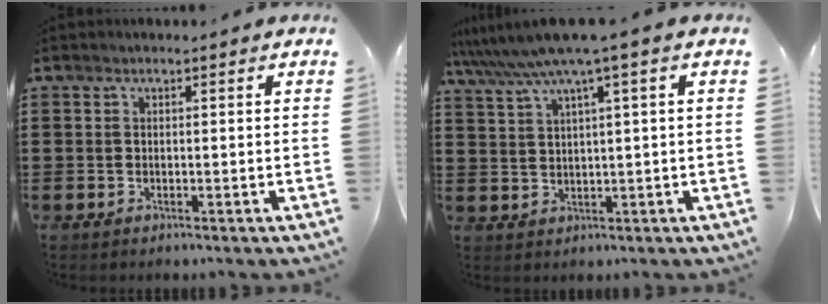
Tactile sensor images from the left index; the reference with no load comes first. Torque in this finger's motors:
{"motor_torque": [2.14, 0.00, 0.98, 0.15]}